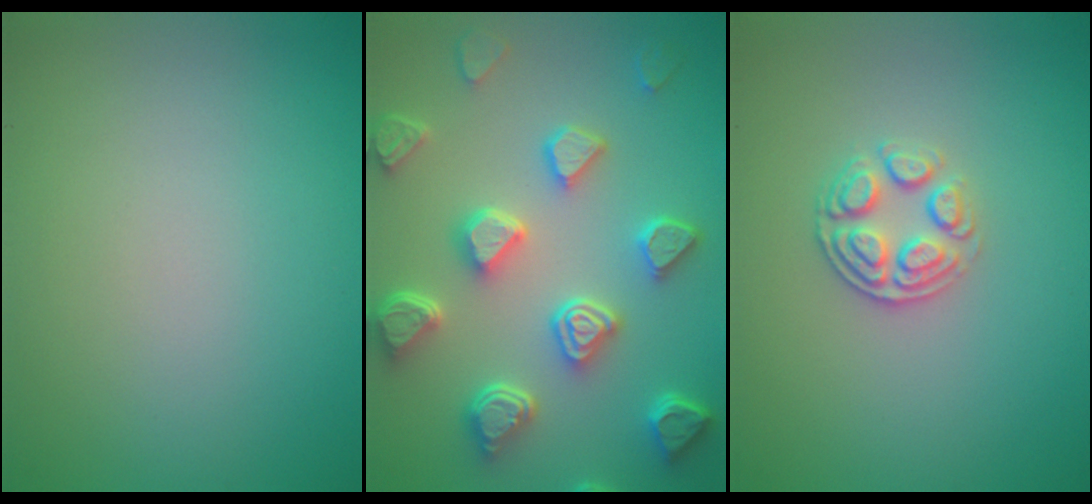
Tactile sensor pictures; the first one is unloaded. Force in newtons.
{"total": 7.1, "press": 5.7, "slide": 4.2}
{"total": 2.6, "press": 2.5, "slide": 0.9}